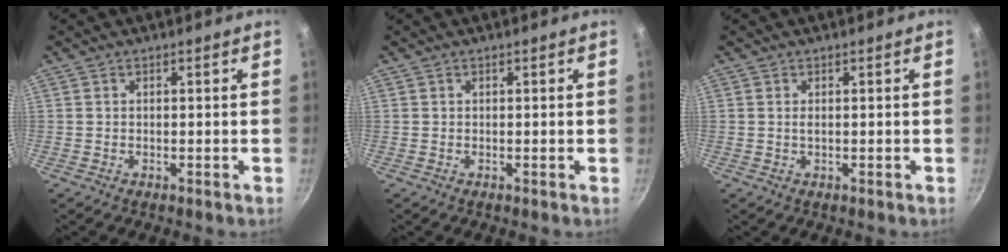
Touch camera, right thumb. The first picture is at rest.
{"total": 0.0}
{"total": 0.7, "force": [0.2, 0.2, 0.6], "torque": [-0.014, 0.000, 0.003]}